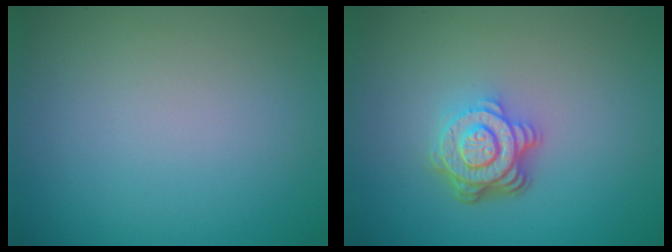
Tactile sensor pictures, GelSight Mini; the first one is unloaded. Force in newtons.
{"total": 4.7, "press": 3.4, "slide": 3.3}